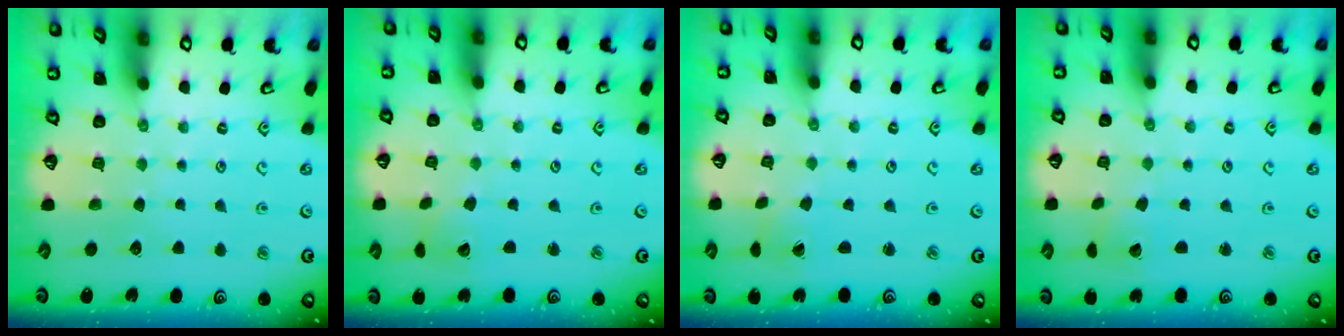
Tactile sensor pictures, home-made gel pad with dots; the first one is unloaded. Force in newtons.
{"total": 2.2, "press": 2.2, "slide": 0.3}
{"total": 1.5, "press": 1.5, "slide": 0.1}
{"total": 3.0, "press": 3.0, "slide": 0.2}